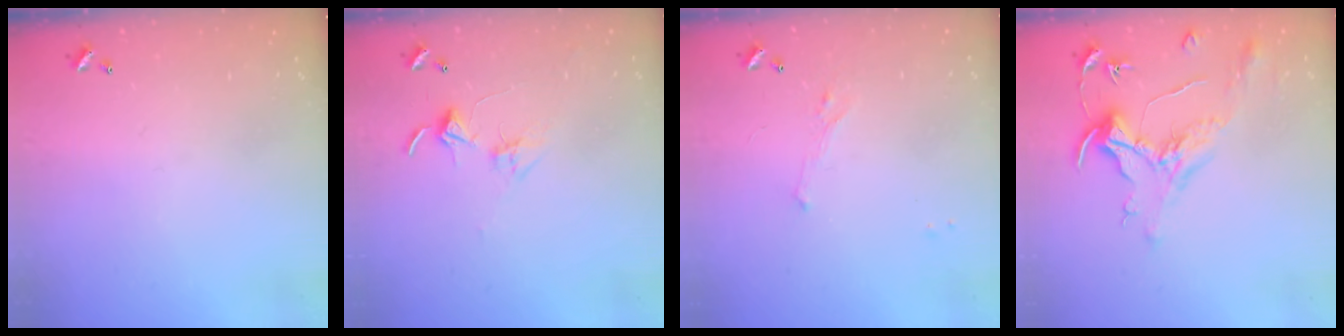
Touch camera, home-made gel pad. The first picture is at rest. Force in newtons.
{"total": 2.8, "press": 2.8, "slide": 0.2}
{"total": 1.4, "press": 1.3, "slide": 0.6}
{"total": 1.6, "press": 1.4, "slide": 0.7}